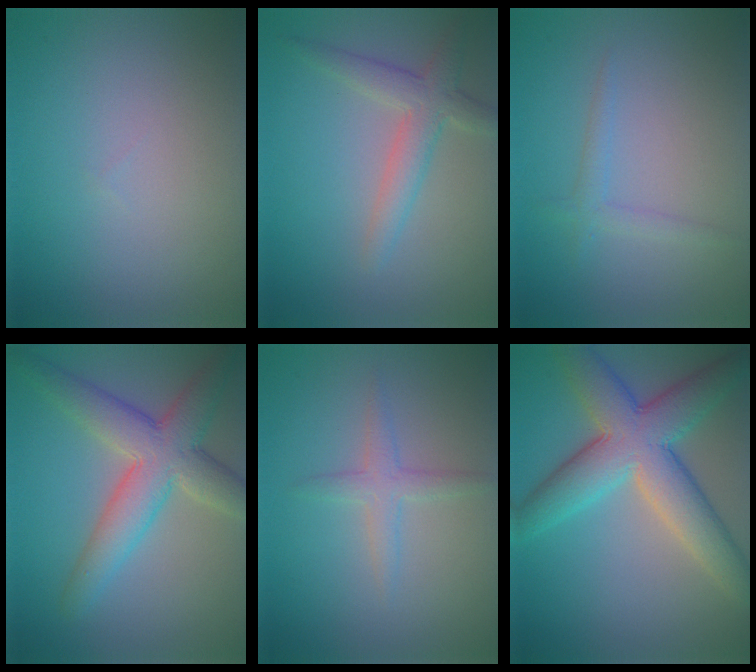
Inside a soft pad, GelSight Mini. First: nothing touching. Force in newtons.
{"total": 3.2, "press": 3.2, "slide": 0.2}
{"total": 1.4, "press": 1.4, "slide": 0.1}
{"total": 6.7, "press": 6.7, "slide": 0.2}
{"total": 1.7, "press": 1.7, "slide": 0.1}
{"total": 8.6, "press": 8.6, "slide": 0.6}